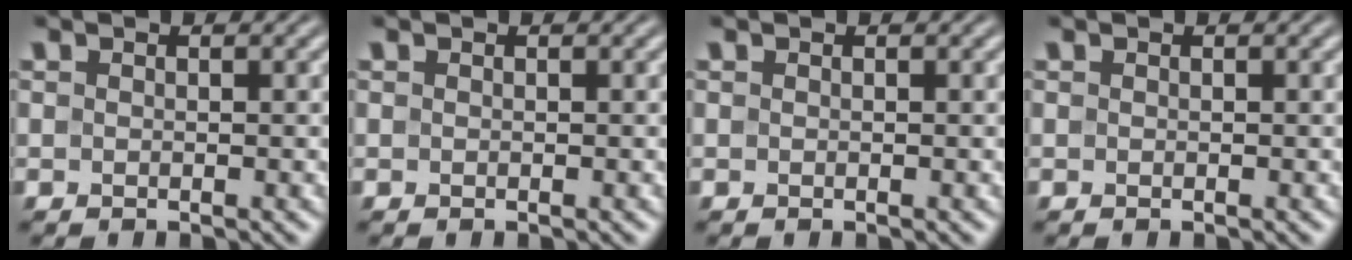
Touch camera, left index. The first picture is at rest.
{"total": 0.0}
{"total": 0.0}
{"total": 0.0}